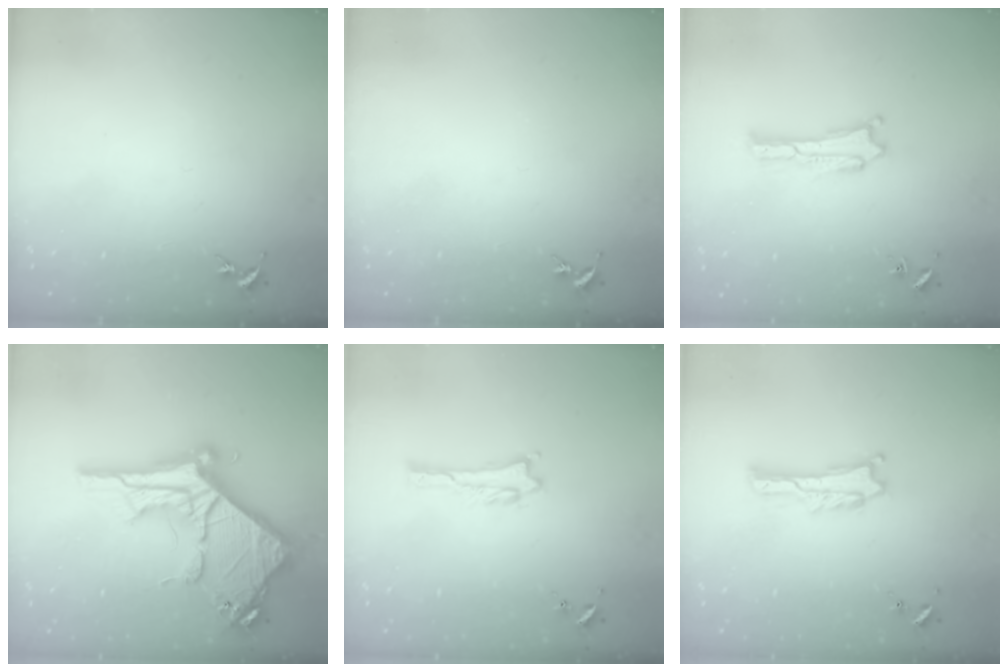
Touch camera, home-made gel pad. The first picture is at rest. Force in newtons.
{"total": 0.0}
{"total": 0.0}
{"total": 14.0, "press": 13.9, "slide": 1.4}
{"total": 1.0, "press": 1.0, "slide": 0.1}
{"total": 1.0, "press": 1.0, "slide": 0.2}